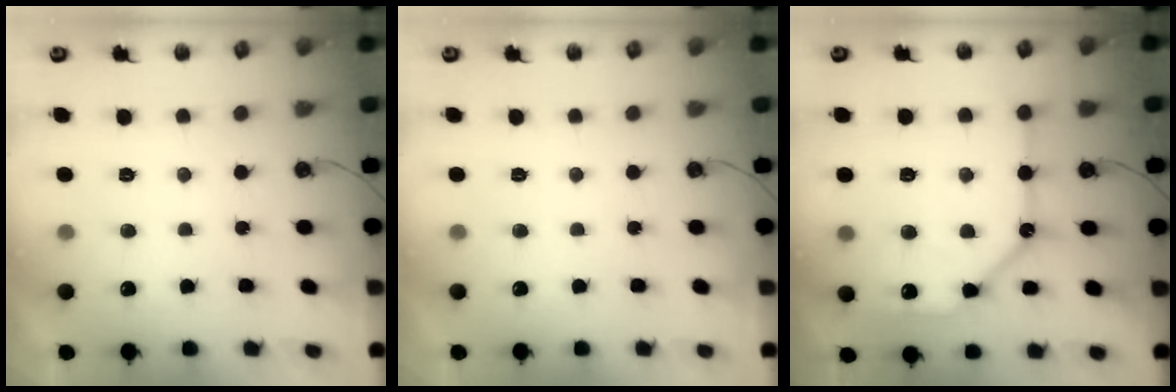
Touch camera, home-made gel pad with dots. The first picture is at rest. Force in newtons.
{"total": 0.0}
{"total": 14.3, "press": 14.2, "slide": 1.3}